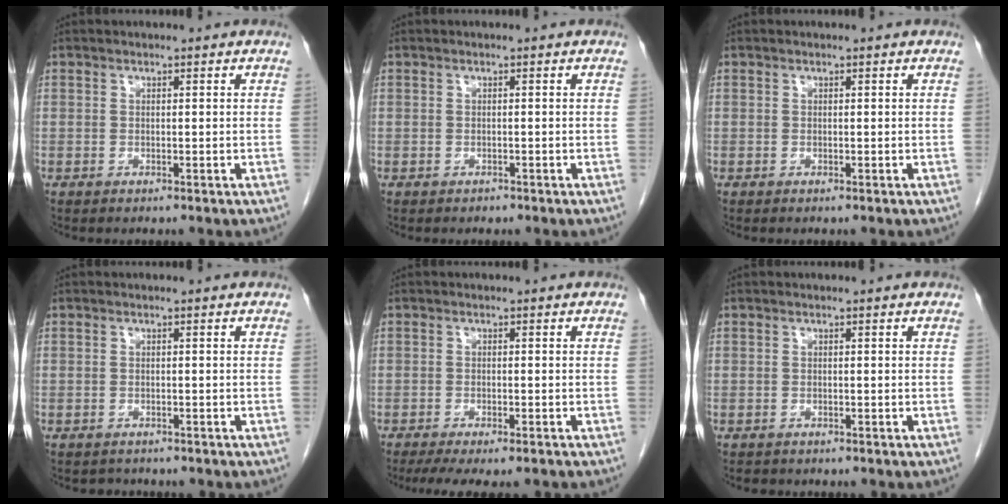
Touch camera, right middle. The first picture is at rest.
{"total": 0.5, "force": [-0.4, 0.3, 0.0], "torque": [-0.005, 0.000, -0.008]}
{"total": 0.0}
{"total": 1.7, "force": [-1.5, 0.8, 0.0], "torque": [-0.004, -0.001, -0.023]}
{"total": 8.2, "force": [-6.7, 1.8, 4.5], "torque": [-0.060, -0.009, -0.099]}
{"total": 1.3, "force": [-1.1, 0.7, 0.2], "torque": [-0.009, 0.000, -0.014]}